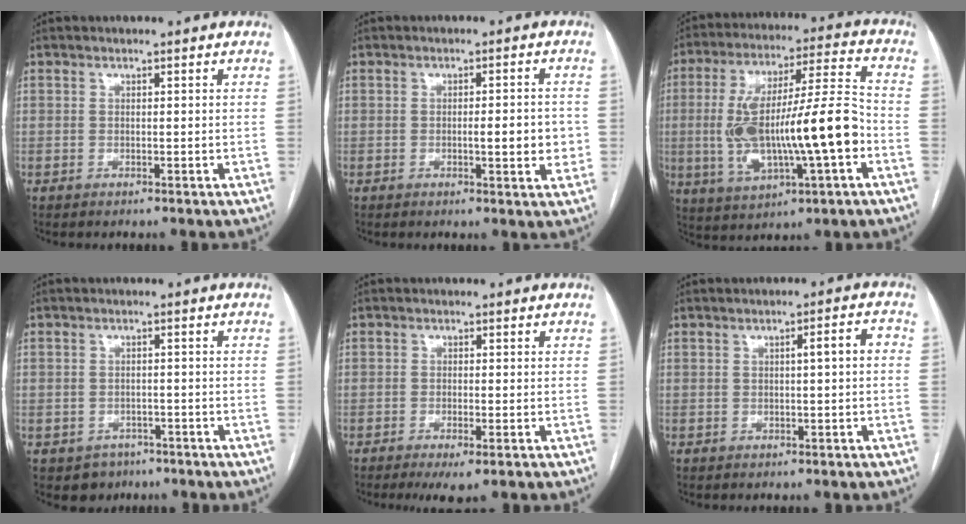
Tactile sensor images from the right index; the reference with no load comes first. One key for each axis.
{"total": 5.0, "fx": -0.6, "fy": 1.1, "fz": 4.9, "tx": -0.067, "ty": -0.002, "tz": -0.007}
{"total": 19.1, "fx": -3.3, "fy": 3.0, "fz": 18.6, "tx": -0.350, "ty": 0.014, "tz": -0.044}
{"total": 3.8, "fx": -2.2, "fy": 3.1, "fz": 0.2, "tx": 0.001, "ty": 0.011, "tz": -0.027}
{"total": 3.7, "fx": -2.1, "fy": 0.6, "fz": 2.9, "tx": -0.045, "ty": -0.010, "tz": -0.031}
{"total": 2.9, "fx": 0.1, "fy": 0.2, "fz": 2.9, "tx": -0.041, "ty": 0.008, "tz": 0.001}